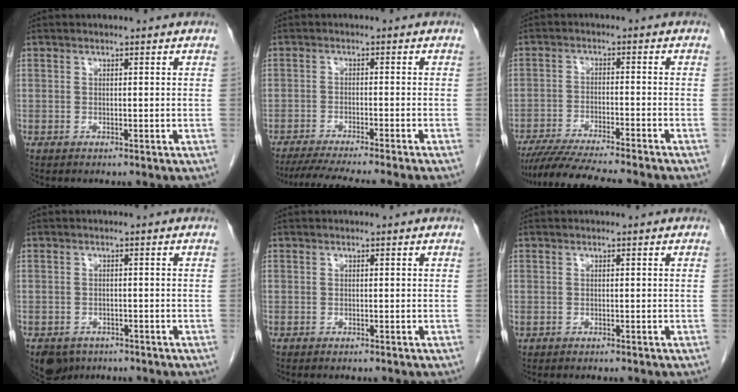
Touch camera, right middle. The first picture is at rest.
{"total": 11.6, "force": [-10.1, -1.3, 5.6], "torque": [-0.057, -0.023, -0.150]}
{"total": 12.3, "force": [-10.8, -0.3, 5.9], "torque": [-0.078, -0.021, -0.168]}
{"total": 4.5, "force": [-3.0, 3.1, 1.1], "torque": [-0.015, 0.000, -0.044]}
{"total": 0.0}
{"total": 0.0}